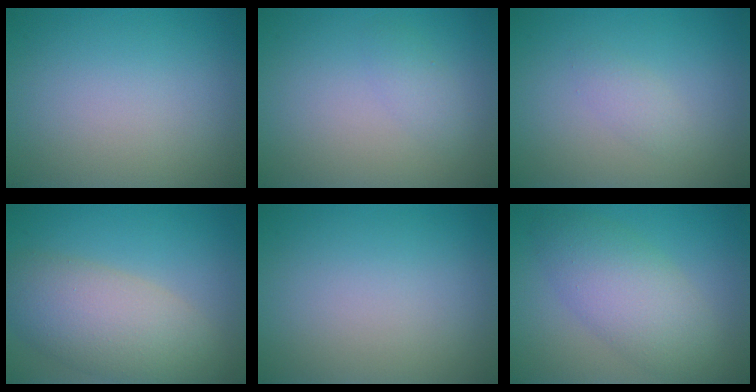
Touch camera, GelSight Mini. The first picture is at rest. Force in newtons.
{"total": 1.3, "press": 1.3, "slide": 0.0}
{"total": 1.3, "press": 1.3, "slide": 0.0}
{"total": 7.1, "press": 7.1, "slide": 0.5}
{"total": 0.0}
{"total": 5.5, "press": 5.5, "slide": 0.3}